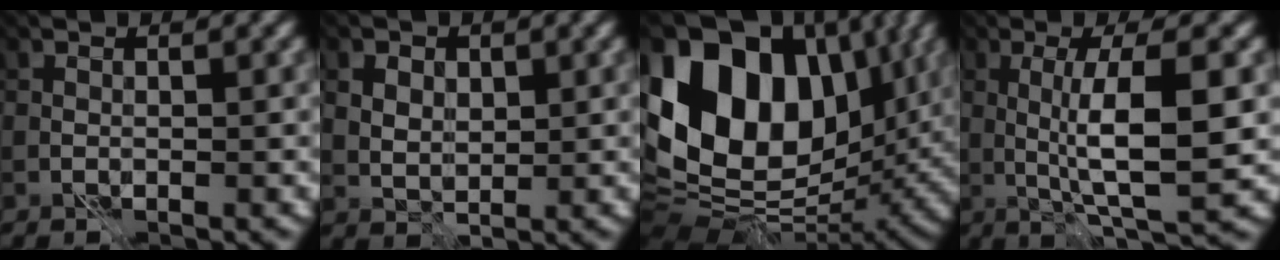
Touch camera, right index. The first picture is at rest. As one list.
[{"total": 2.7, "force": [1.2, 1.9, 1.6], "torque": [-0.033, 0.003, 0.018]}, {"total": 17.5, "force": [3.7, 12.3, 11.8], "torque": [-0.226, 0.035, 0.057]}, {"total": 6.5, "force": [0.2, 1.0, 6.4], "torque": [-0.113, 0.000, 0.007]}]